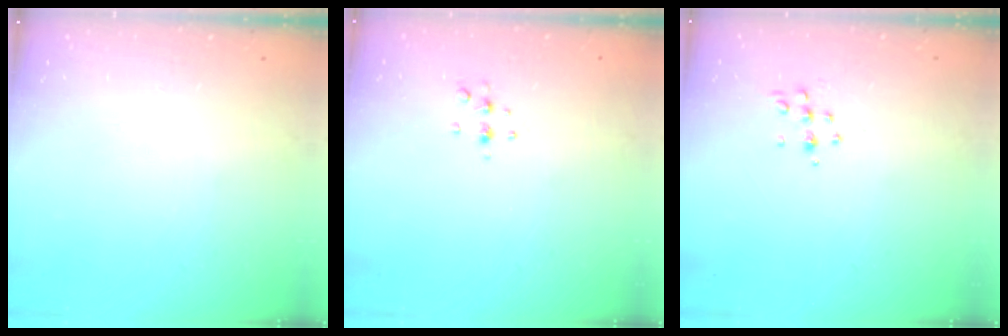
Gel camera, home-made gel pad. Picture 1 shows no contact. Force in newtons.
{"total": 4.4, "press": 4.3, "slide": 0.6}
{"total": 4.7, "press": 4.6, "slide": 0.8}